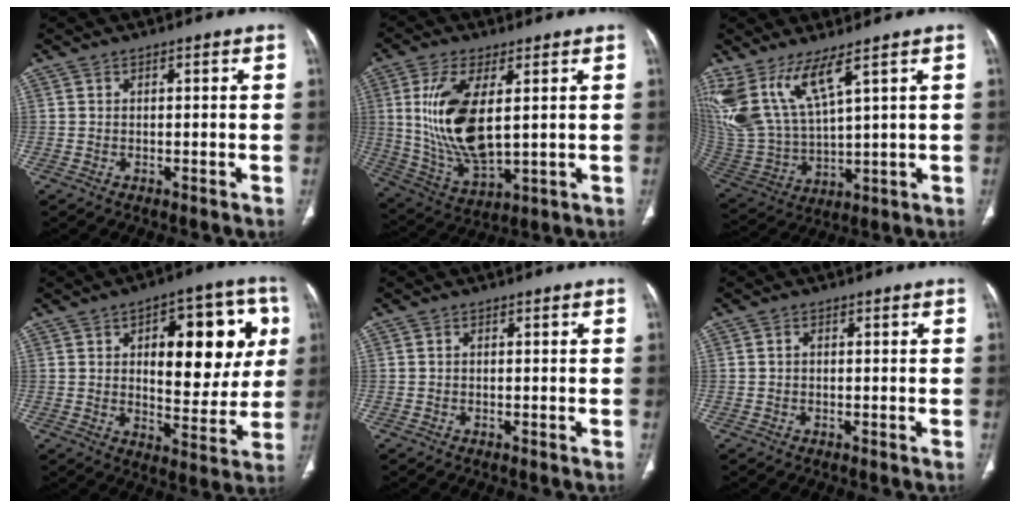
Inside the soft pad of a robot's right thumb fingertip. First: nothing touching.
{"total": 15.7, "force": [2.8, 6.8, 13.8], "torque": [-0.284, -0.023, 0.069]}
{"total": 14.2, "force": [8.6, 4.1, 10.5], "torque": [-0.233, -0.042, 0.197]}
{"total": 20.0, "force": [5.0, 9.6, 16.8], "torque": [-0.166, -0.003, 0.068]}
{"total": 0.0}
{"total": 0.7, "force": [0.0, 0.6, 0.4], "torque": [-0.008, 0.007, -0.001]}